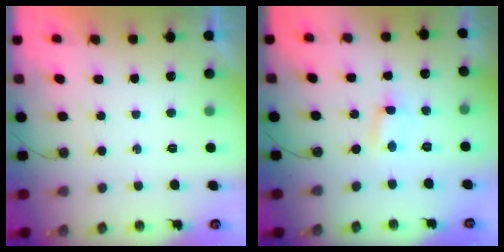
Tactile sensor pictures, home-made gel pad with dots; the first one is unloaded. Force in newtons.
{"total": 0.6, "press": 0.4, "slide": 0.5}